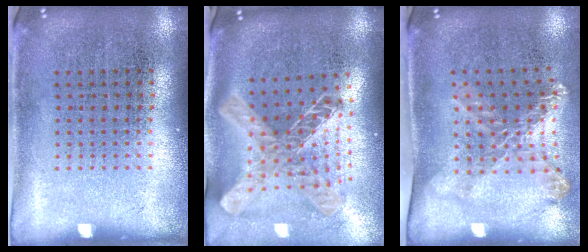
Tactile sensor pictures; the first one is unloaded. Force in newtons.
{"total": 2.1, "press": 1.7, "slide": 1.2}
{"total": 1.7, "press": 1.3, "slide": 1.1}